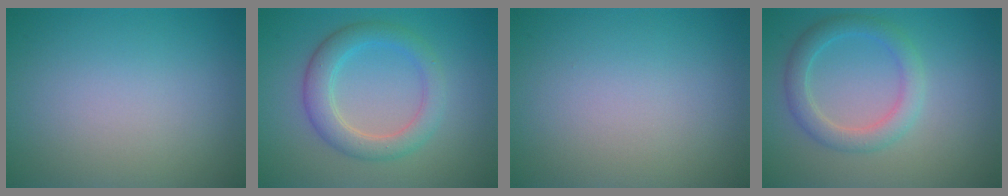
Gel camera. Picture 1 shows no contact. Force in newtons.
{"total": 3.9, "press": 3.9, "slide": 0.2}
{"total": 0.0}
{"total": 3.0, "press": 3.0, "slide": 0.3}